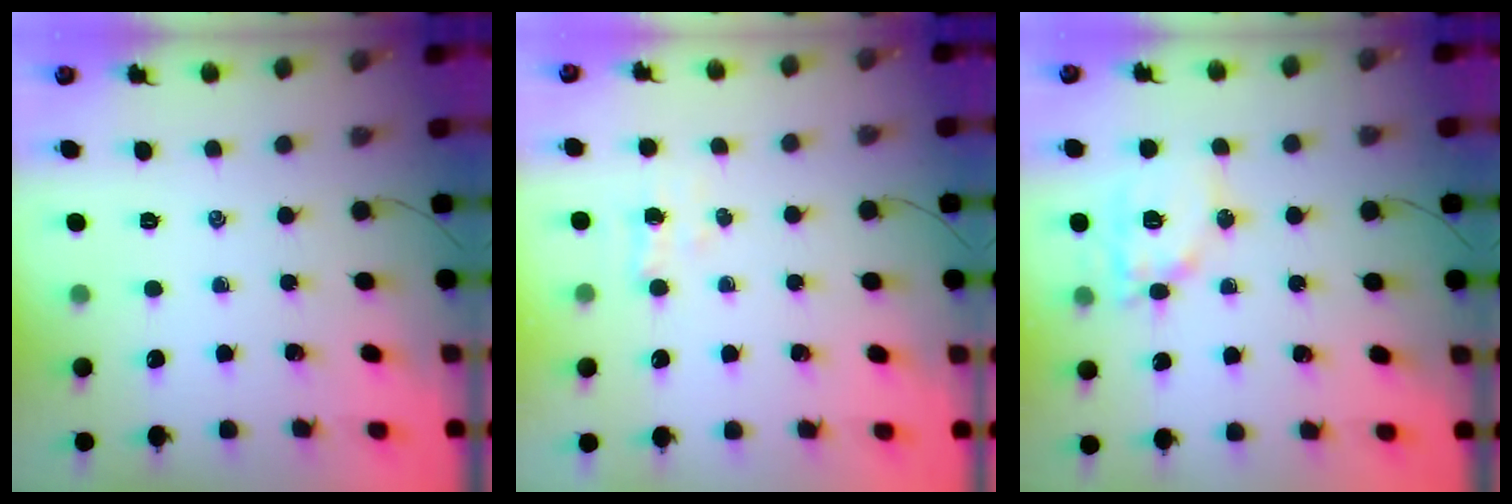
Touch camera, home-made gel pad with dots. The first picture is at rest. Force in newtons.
{"total": 2.5, "press": 2.3, "slide": 0.8}
{"total": 12.3, "press": 12.1, "slide": 1.7}